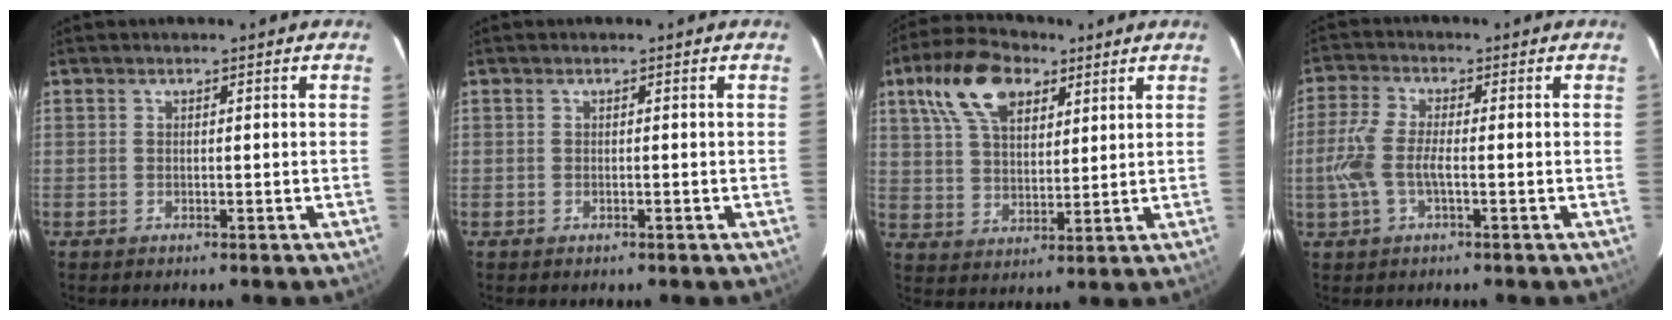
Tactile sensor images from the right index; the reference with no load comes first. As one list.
[{"total": 0.0}, {"total": 13.9, "force": [7.4, 7.4, 9.2], "torque": [-0.180, 0.035, 0.133]}, {"total": 7.1, "force": [-1.4, 2.4, 6.5], "torque": [-0.146, 0.000, -0.028]}]